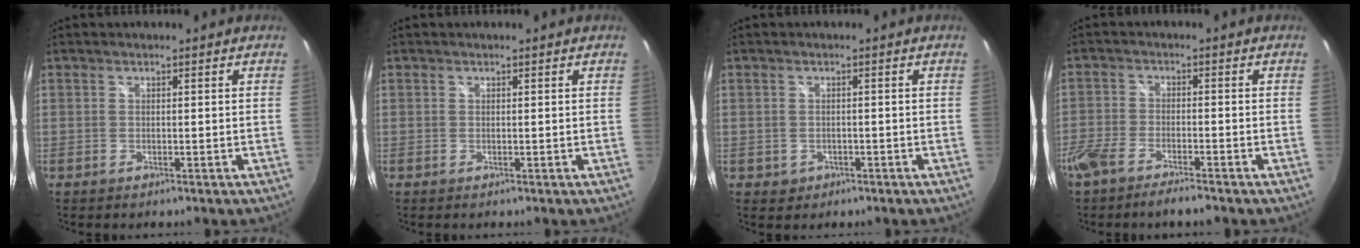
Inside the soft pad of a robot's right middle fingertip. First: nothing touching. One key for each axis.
{"total": 0.0}
{"total": 2.4, "fx": -0.8, "fy": 2.2, "fz": 0.7, "tx": -0.020, "ty": -0.002, "tz": -0.007}
{"total": 7.1, "fx": -5.6, "fy": 1.9, "fz": 4.0, "tx": -0.103, "ty": -0.017, "tz": -0.110}